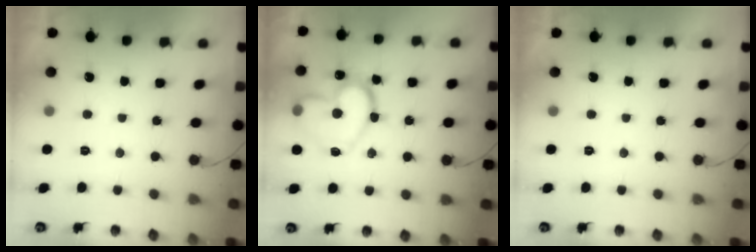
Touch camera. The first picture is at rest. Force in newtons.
{"total": 19.4, "press": 19.3, "slide": 1.7}
{"total": 0.0}